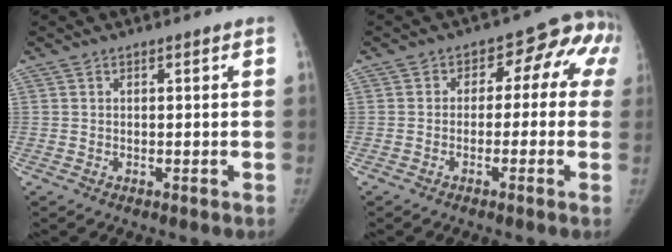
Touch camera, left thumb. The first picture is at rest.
{"total": 9.8, "force": [0.2, 7.2, 6.7], "torque": [-0.027, 0.042, -0.012]}